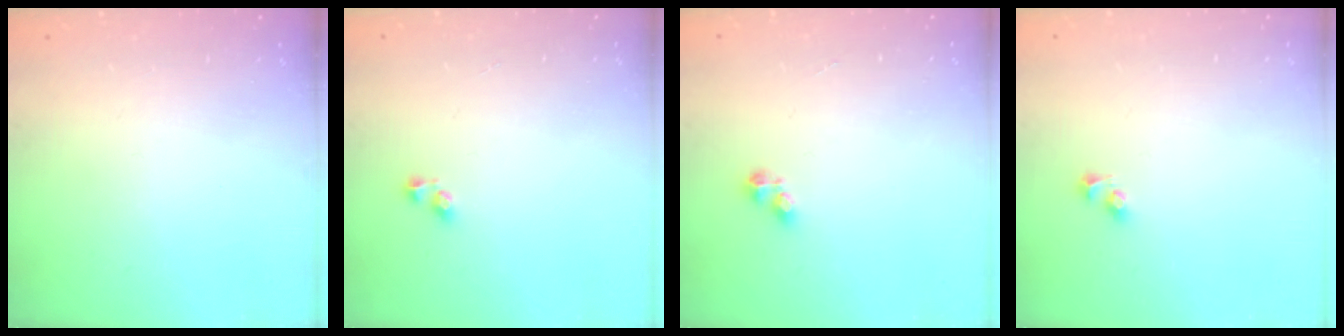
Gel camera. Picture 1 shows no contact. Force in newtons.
{"total": 2.2, "press": 1.9, "slide": 1.1}
{"total": 3.0, "press": 2.9, "slide": 0.5}
{"total": 2.7, "press": 2.5, "slide": 1.2}